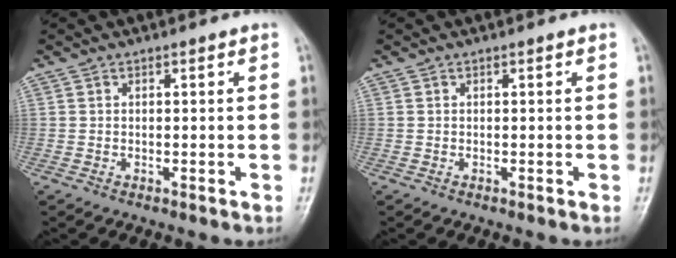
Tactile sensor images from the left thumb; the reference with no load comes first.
{"total": 0.0}